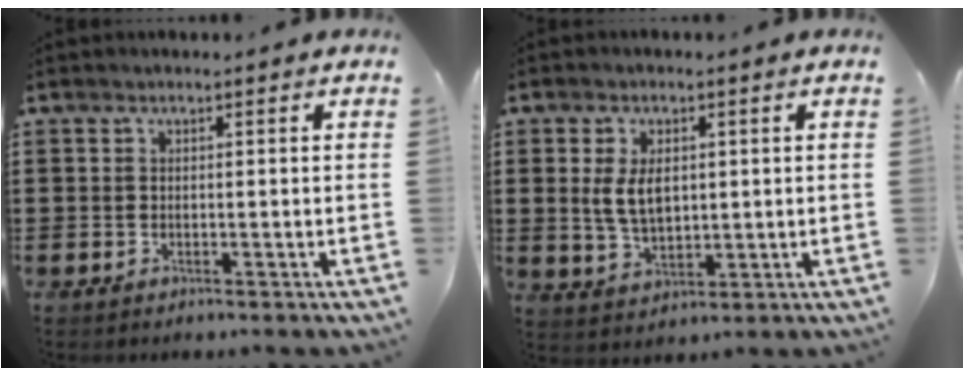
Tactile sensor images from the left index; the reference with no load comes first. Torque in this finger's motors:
{"motor_torque": [0.77, -0.41, 0.32, 0.14]}